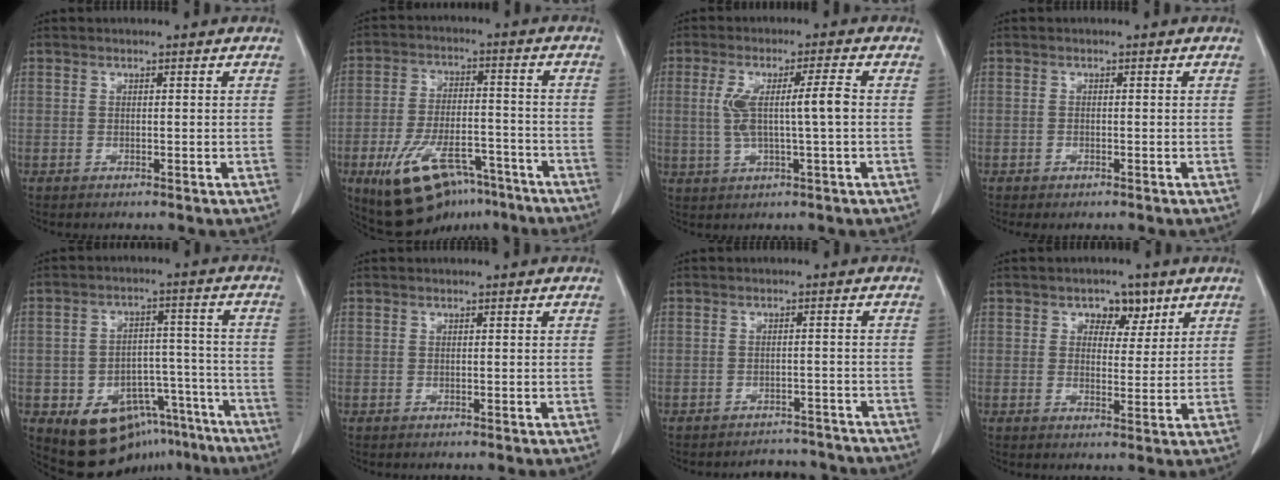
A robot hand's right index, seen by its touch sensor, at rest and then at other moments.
{"total": 15.2, "force": [-9.2, 7.0, 9.8], "torque": [-0.176, 0.008, -0.143]}
{"total": 7.0, "force": [0.2, 0.4, 7.0], "torque": [-0.139, 0.012, 0.007]}
{"total": 0.7, "force": [-0.5, 0.3, 0.5], "torque": [-0.011, -0.001, -0.004]}
{"total": 14.1, "force": [-8.7, 9.4, 5.9], "torque": [-0.064, 0.057, -0.118]}
{"total": 0.0}
{"total": 8.8, "force": [-8.5, 2.1, 0.8], "torque": [-0.009, 0.010, -0.093]}
{"total": 4.4, "force": [2.3, 3.0, 2.2], "torque": [-0.023, 0.008, 0.034]}